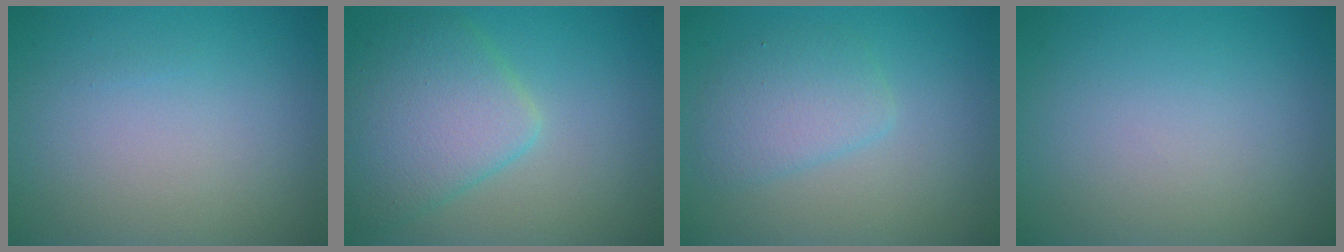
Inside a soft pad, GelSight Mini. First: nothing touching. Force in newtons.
{"total": 5.7, "press": 5.7, "slide": 0.2}
{"total": 2.9, "press": 2.9, "slide": 0.1}
{"total": 0.0}